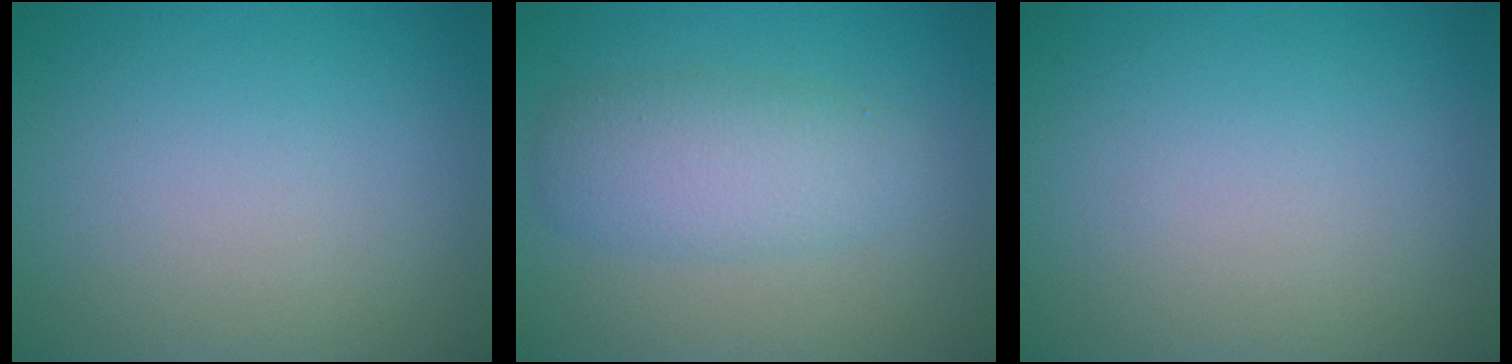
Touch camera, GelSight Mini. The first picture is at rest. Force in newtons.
{"total": 4.1, "press": 4.1, "slide": 0.1}
{"total": 0.0}